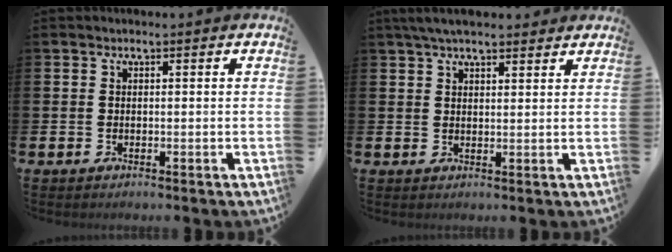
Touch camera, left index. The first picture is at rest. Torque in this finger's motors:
{"motor_torque": [1.08, -1.06, 0.33, 0.21]}